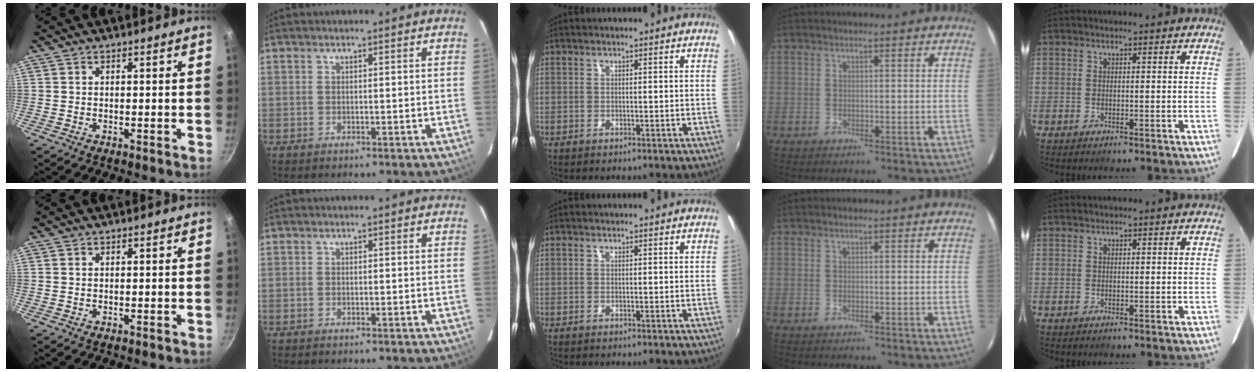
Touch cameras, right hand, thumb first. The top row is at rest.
{}